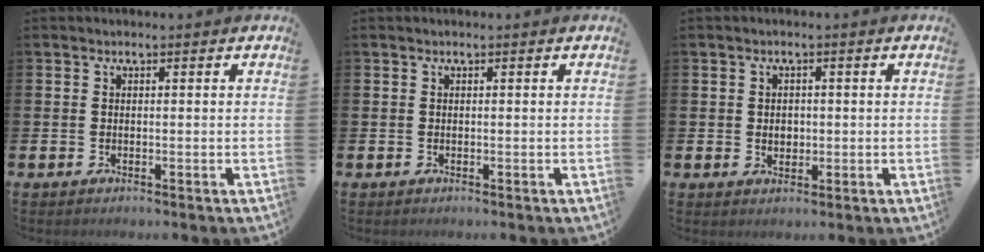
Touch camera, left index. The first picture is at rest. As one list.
[{"total": 0.0}, {"total": 1.9, "force": [0.1, 1.7, 0.9], "torque": [0.002, 0.001, -0.005]}]